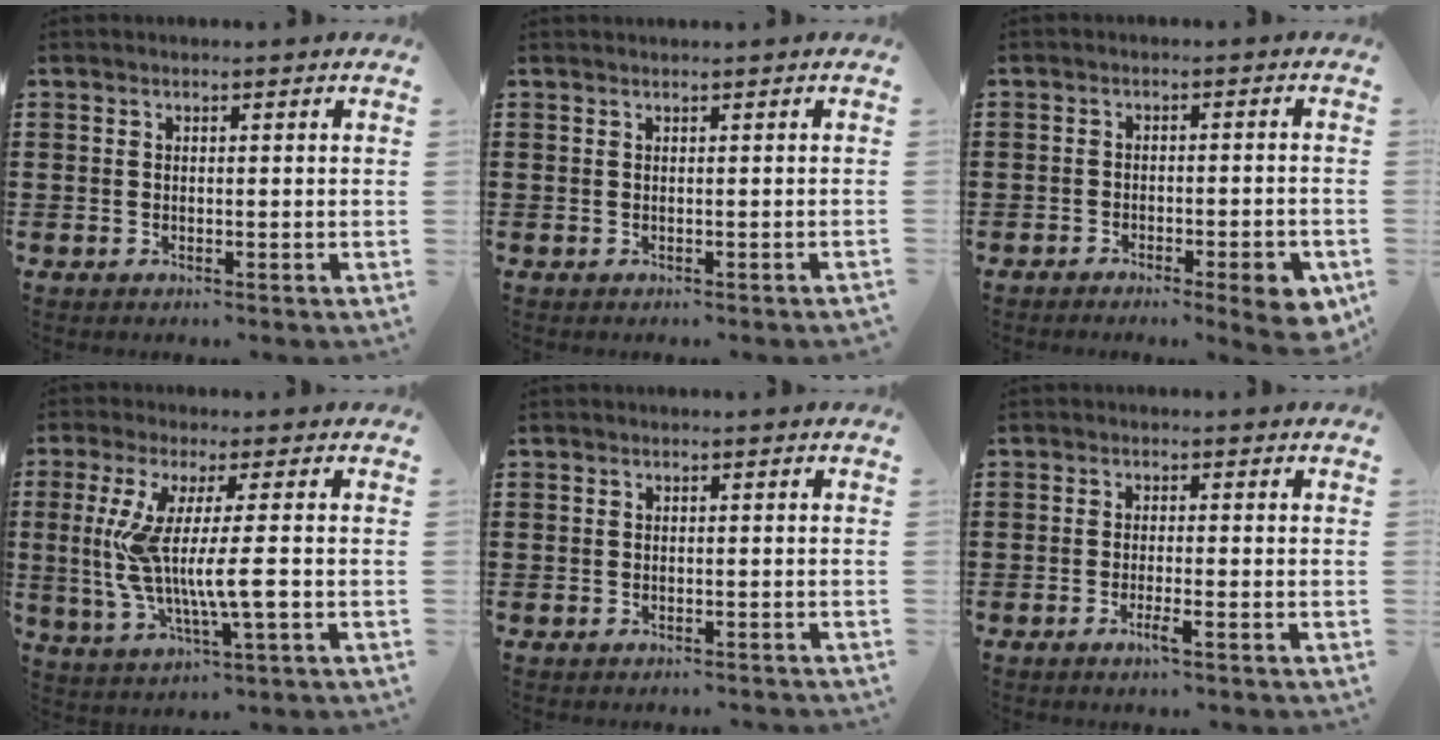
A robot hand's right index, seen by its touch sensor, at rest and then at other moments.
{"total": 0.0}
{"total": 3.9, "force": [-2.8, 1.0, 2.6], "torque": [-0.036, 0.001, -0.047]}
{"total": 9.8, "force": [-0.4, 0.9, 9.8], "torque": [-0.215, -0.023, -0.017]}
{"total": 0.8, "force": [-0.6, 0.4, -0.2], "torque": [0.002, 0.001, -0.015]}
{"total": 2.5, "force": [-1.3, 0.0, 2.1], "torque": [-0.041, -0.005, -0.027]}